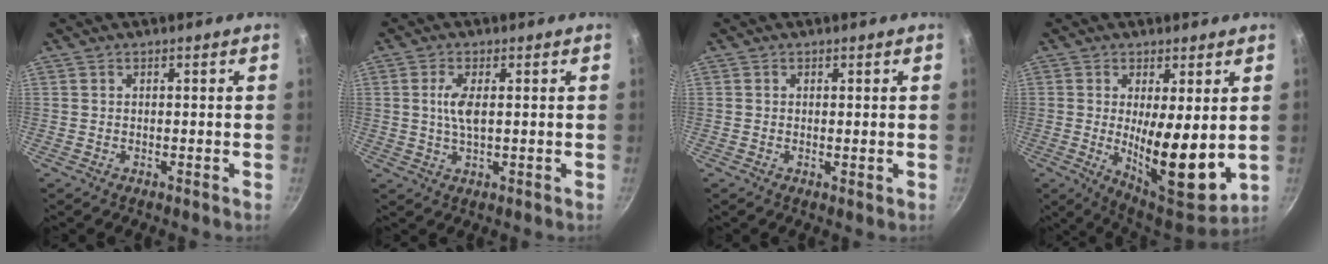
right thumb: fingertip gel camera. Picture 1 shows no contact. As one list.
[{"total": 4.5, "force": [0.7, 1.6, 4.1], "torque": [-0.089, 0.001, 0.013]}, {"total": 0.7, "force": [0.1, 0.2, 0.7], "torque": [-0.012, -0.003, 0.000]}, {"total": 13.8, "force": [0.2, 4.5, 13.0], "torque": [-0.181, -0.033, 0.016]}]